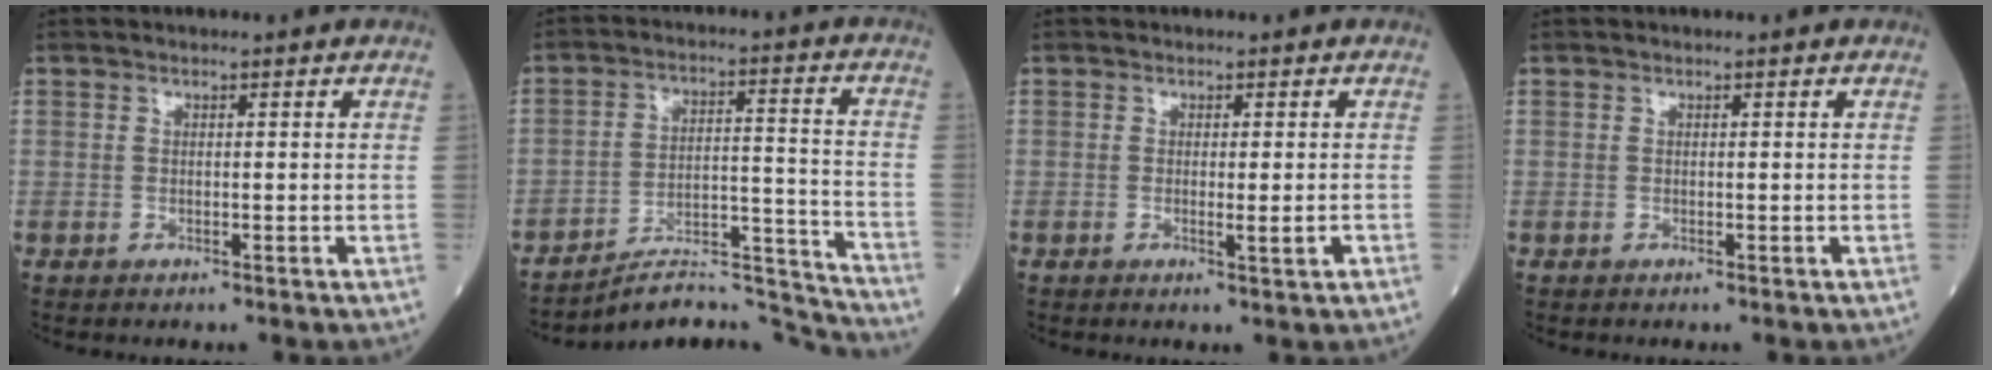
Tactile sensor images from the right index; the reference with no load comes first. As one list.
[{"total": 12.3, "force": [-12.2, -0.3, 1.1], "torque": [0.000, 0.046, -0.198]}, {"total": 1.9, "force": [-0.6, -0.1, 1.9], "torque": [-0.025, -0.006, -0.009]}, {"total": 0.0}]